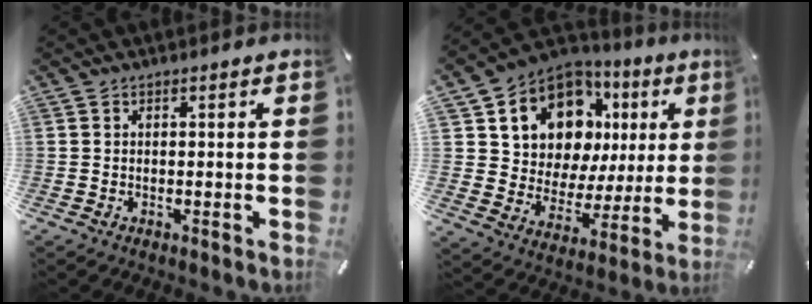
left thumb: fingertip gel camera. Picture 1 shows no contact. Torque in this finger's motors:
{"motor_torque": [2.50, 2.50, 2.01, -0.77, 0.20]}